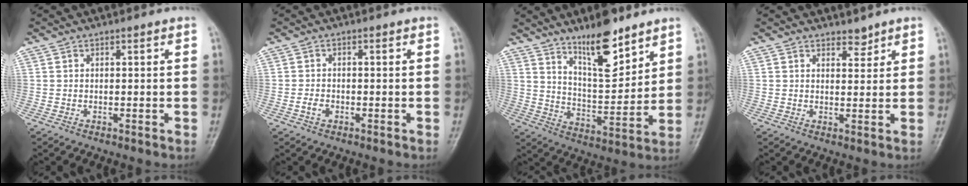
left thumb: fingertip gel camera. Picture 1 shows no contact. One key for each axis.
{"total": 2.0, "fx": -0.9, "fy": 1.4, "fz": 1.1, "tx": -0.019, "ty": 0.006, "tz": -0.018}
{"total": 12.4, "fx": 8.8, "fy": 3.9, "fz": 7.8, "tx": -0.106, "ty": -0.070, "tz": 0.158}
{"total": 2.3, "fx": 1.9, "fy": 1.0, "fz": 0.5, "tx": 0.008, "ty": -0.015, "tz": 0.028}